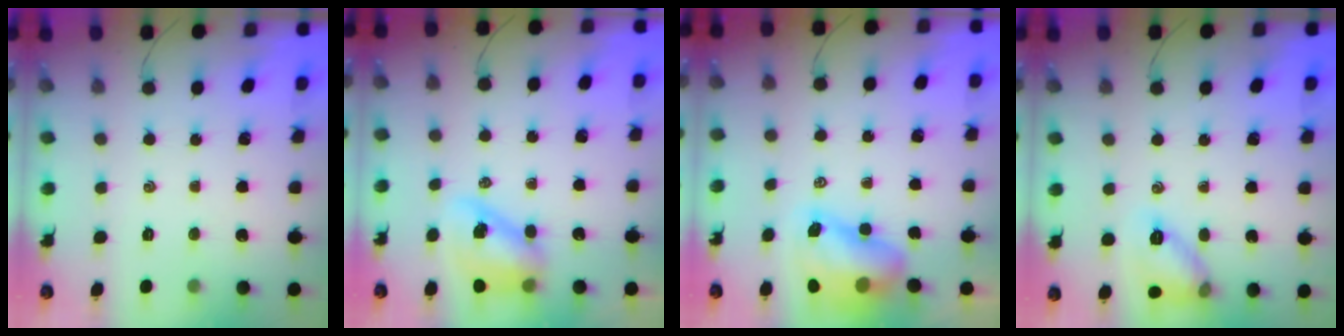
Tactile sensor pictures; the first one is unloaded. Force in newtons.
{"total": 10.2, "press": 10.0, "slide": 2.2}
{"total": 9.0, "press": 8.8, "slide": 1.9}
{"total": 10.2, "press": 10.1, "slide": 1.4}